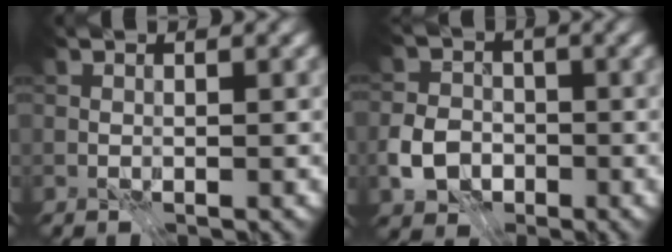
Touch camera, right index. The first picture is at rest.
{"total": 3.8, "force": [-1.8, 3.0, 1.4], "torque": [-0.018, 0.002, -0.044]}